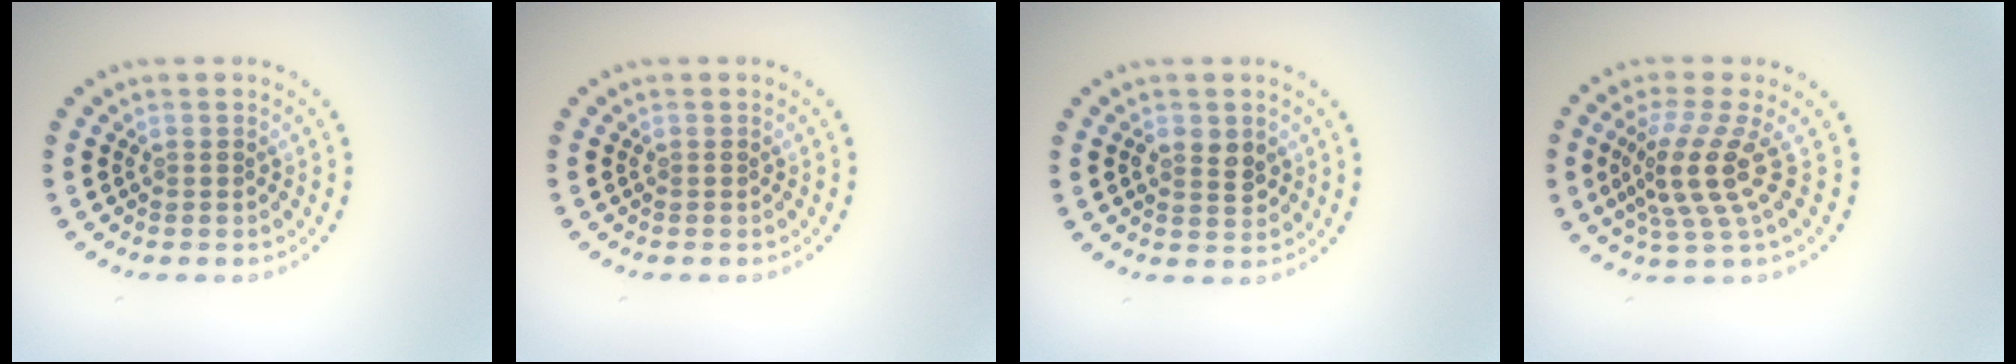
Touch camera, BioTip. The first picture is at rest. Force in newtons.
{"total": 0.0}
{"total": 2.2, "press": 2.2, "slide": 0.2}
{"total": 4.4, "press": 3.1, "slide": 3.0}